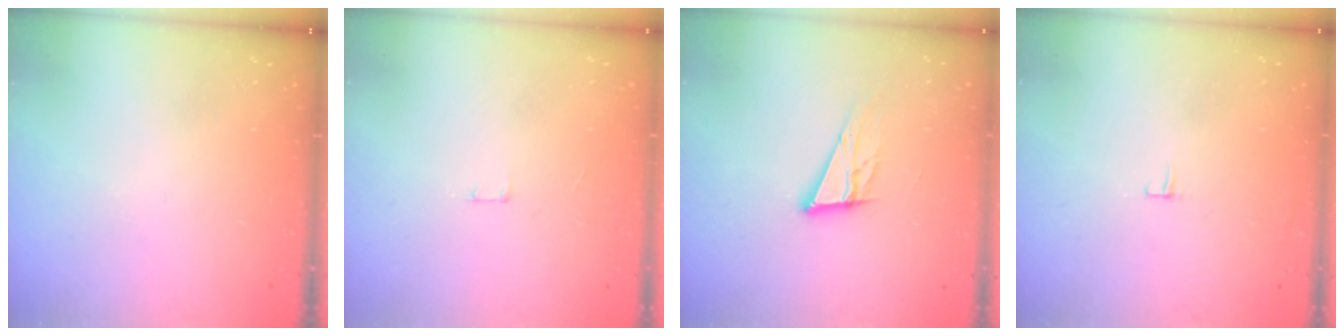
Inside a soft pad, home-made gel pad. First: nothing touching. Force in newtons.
{"total": 1.8, "press": 1.8, "slide": 0.1}
{"total": 12.2, "press": 11.7, "slide": 3.4}
{"total": 3.3, "press": 3.3, "slide": 0.2}